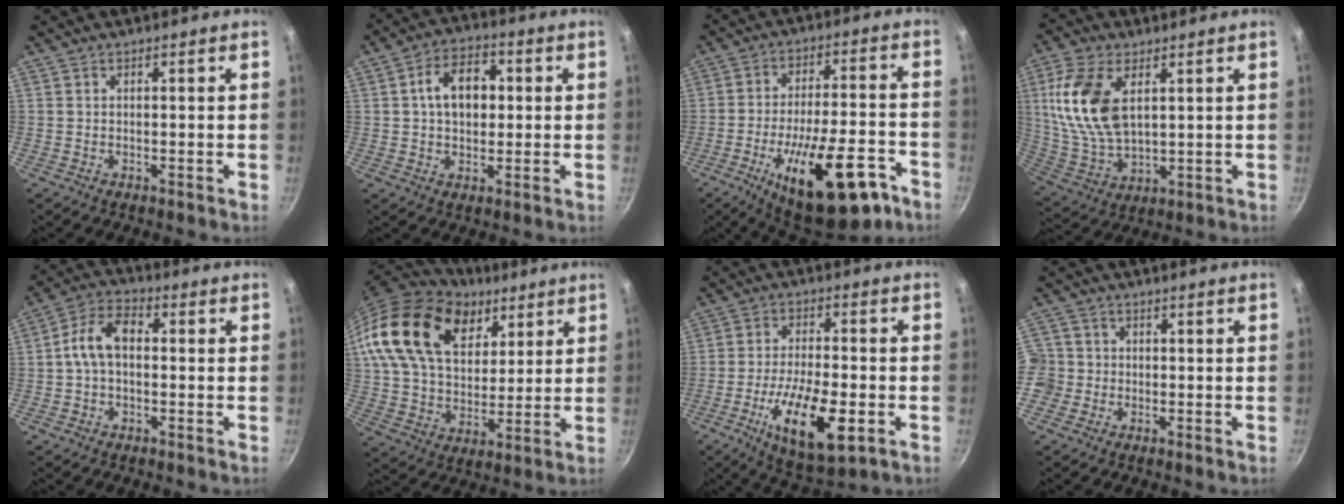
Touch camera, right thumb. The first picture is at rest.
{"total": 10.1, "force": [1.4, 6.9, 7.2], "torque": [-0.090, 0.014, 0.015]}
{"total": 21.7, "force": [-10.7, 8.0, 17.1], "torque": [-0.233, 0.041, -0.151]}
{"total": 15.5, "force": [4.4, 8.5, 12.1], "torque": [-0.239, -0.012, 0.097]}
{"total": 8.0, "force": [0.0, 5.1, 6.1], "torque": [-0.106, 0.030, -0.012]}
{"total": 24.9, "force": [12.8, 15.8, 14.4], "torque": [-0.239, -0.018, 0.229]}
{"total": 15.7, "force": [-5.4, 5.9, 13.5], "torque": [-0.231, 0.012, -0.089]}
{"total": 6.0, "force": [-1.2, 5.7, 1.5], "torque": [-0.017, 0.016, -0.030]}